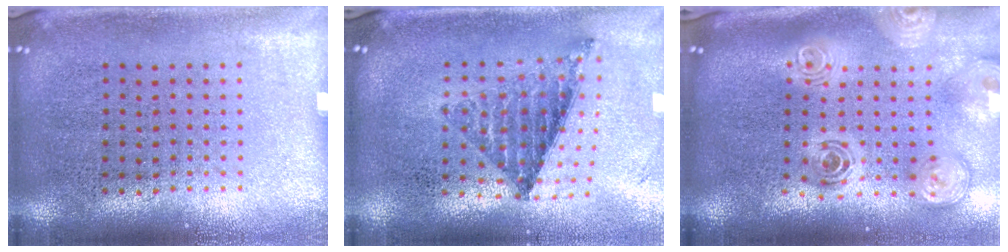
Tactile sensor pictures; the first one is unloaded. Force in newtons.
{"total": 0.8, "press": 0.8, "slide": 0.2}
{"total": 2.8, "press": 2.1, "slide": 1.9}